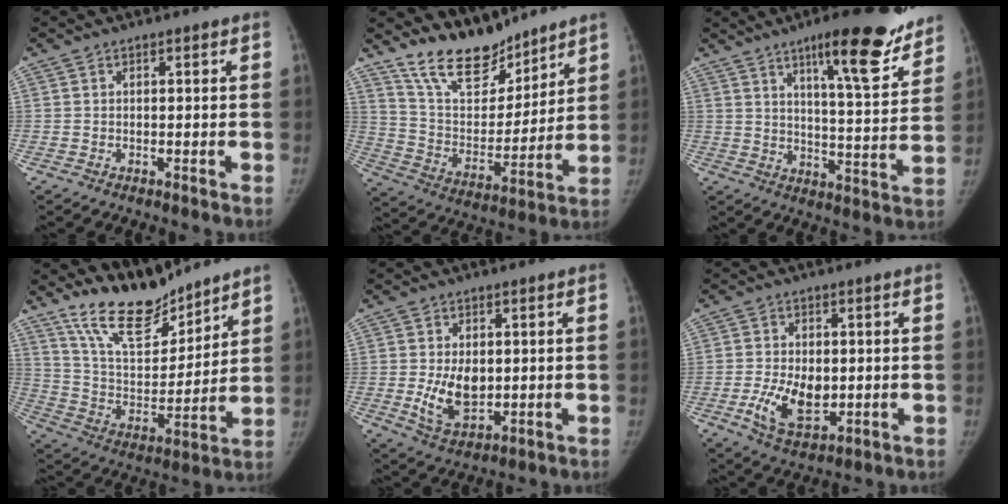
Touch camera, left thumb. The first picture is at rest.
{"total": 15.3, "force": [13.0, 6.1, 5.2], "torque": [-0.049, -0.085, 0.244]}
{"total": 17.0, "force": [11.4, 3.5, 12.1], "torque": [-0.140, -0.064, 0.169]}
{"total": 15.2, "force": [12.8, 5.2, 6.2], "torque": [-0.073, -0.081, 0.242]}
{"total": 8.2, "force": [0.0, 5.2, 6.3], "torque": [-0.093, -0.013, 0.012]}
{"total": 9.7, "force": [-1.3, 5.9, 7.7], "torque": [-0.124, -0.008, -0.013]}